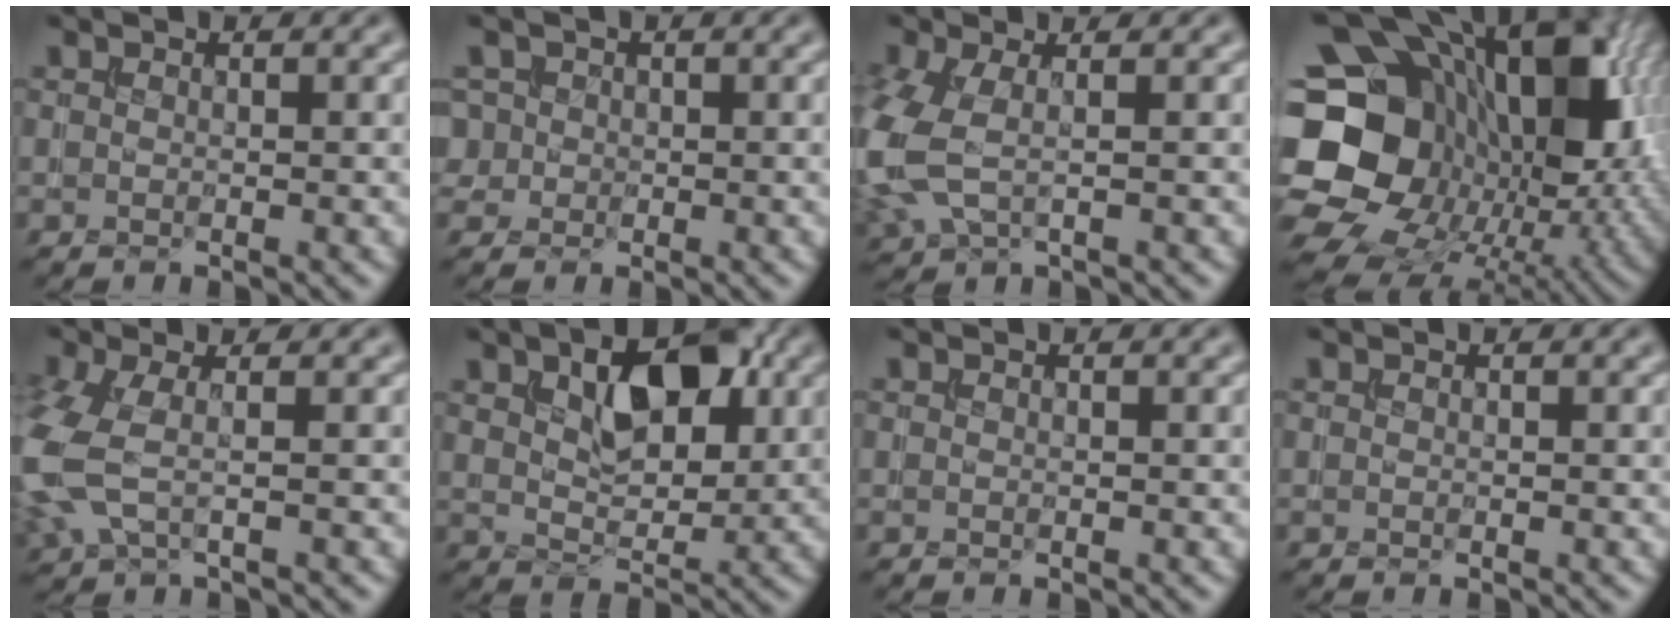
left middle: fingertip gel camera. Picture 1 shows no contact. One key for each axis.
{"total": 2.6, "fx": 0.4, "fy": 2.4, "fz": 0.7, "tx": -0.006, "ty": 0.013, "tz": 0.003}
{"total": 6.0, "fx": -0.4, "fy": 3.4, "fz": 4.9, "tx": -0.142, "ty": -0.005, "tz": -0.012}
{"total": 23.6, "fx": 1.6, "fy": 19.1, "fz": 13.8, "tx": -0.270, "ty": 0.000, "tz": 0.001}
{"total": 5.3, "fx": -0.4, "fy": 2.7, "fz": 4.6, "tx": -0.135, "ty": -0.002, "tz": -0.015}
{"total": 6.6, "fx": 2.4, "fy": 3.7, "fz": 5.0, "tx": -0.084, "ty": 0.001, "tz": 0.035}
{"total": 0.0}
{"total": 0.0}